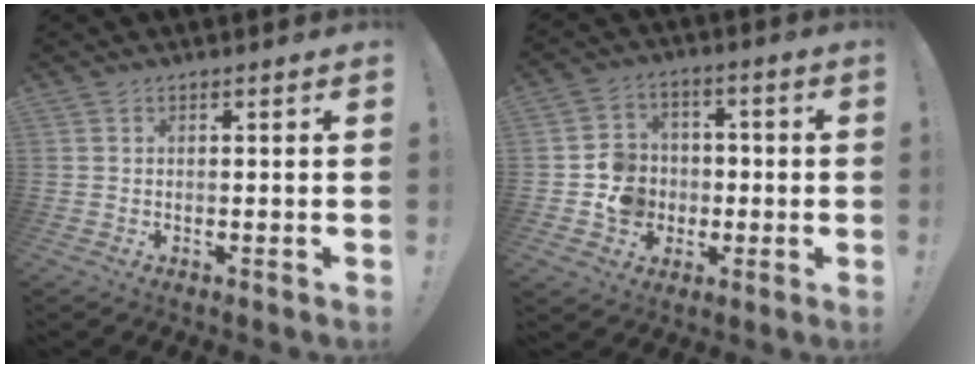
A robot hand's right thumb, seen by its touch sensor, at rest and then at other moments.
{"total": 10.6, "force": [-3.1, 9.8, 2.8], "torque": [-0.035, 0.031, -0.047]}